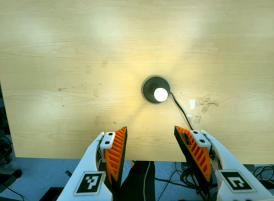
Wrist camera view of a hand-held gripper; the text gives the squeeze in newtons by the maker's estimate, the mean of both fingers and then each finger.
{"total": 0.0}